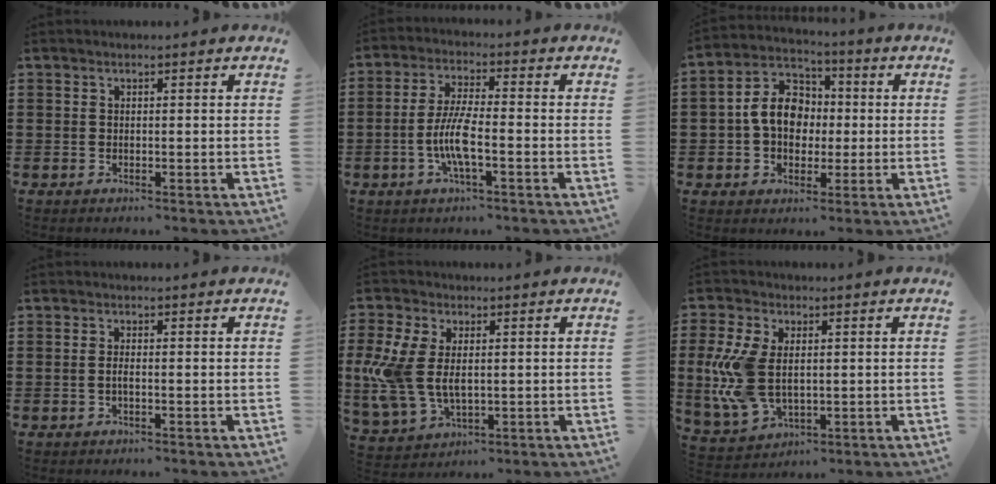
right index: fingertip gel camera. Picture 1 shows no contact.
{"total": 6.4, "force": [-2.0, 1.4, 6.0], "torque": [-0.135, -0.010, -0.045]}
{"total": 8.9, "force": [-0.3, 6.9, 5.6], "torque": [-0.131, 0.015, -0.012]}
{"total": 0.9, "force": [-0.5, 0.0, 0.8], "torque": [-0.015, -0.002, -0.008]}
{"total": 8.5, "force": [0.5, 5.4, 6.5], "torque": [-0.176, -0.001, 0.004]}
{"total": 9.8, "force": [0.5, 6.1, 7.6], "torque": [-0.192, 0.000, 0.008]}